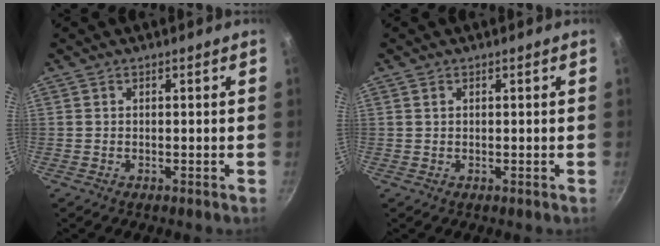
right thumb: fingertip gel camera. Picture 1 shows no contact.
{"total": 0.7, "force": [0.4, 0.4, 0.4], "torque": [-0.007, 0.001, 0.009]}